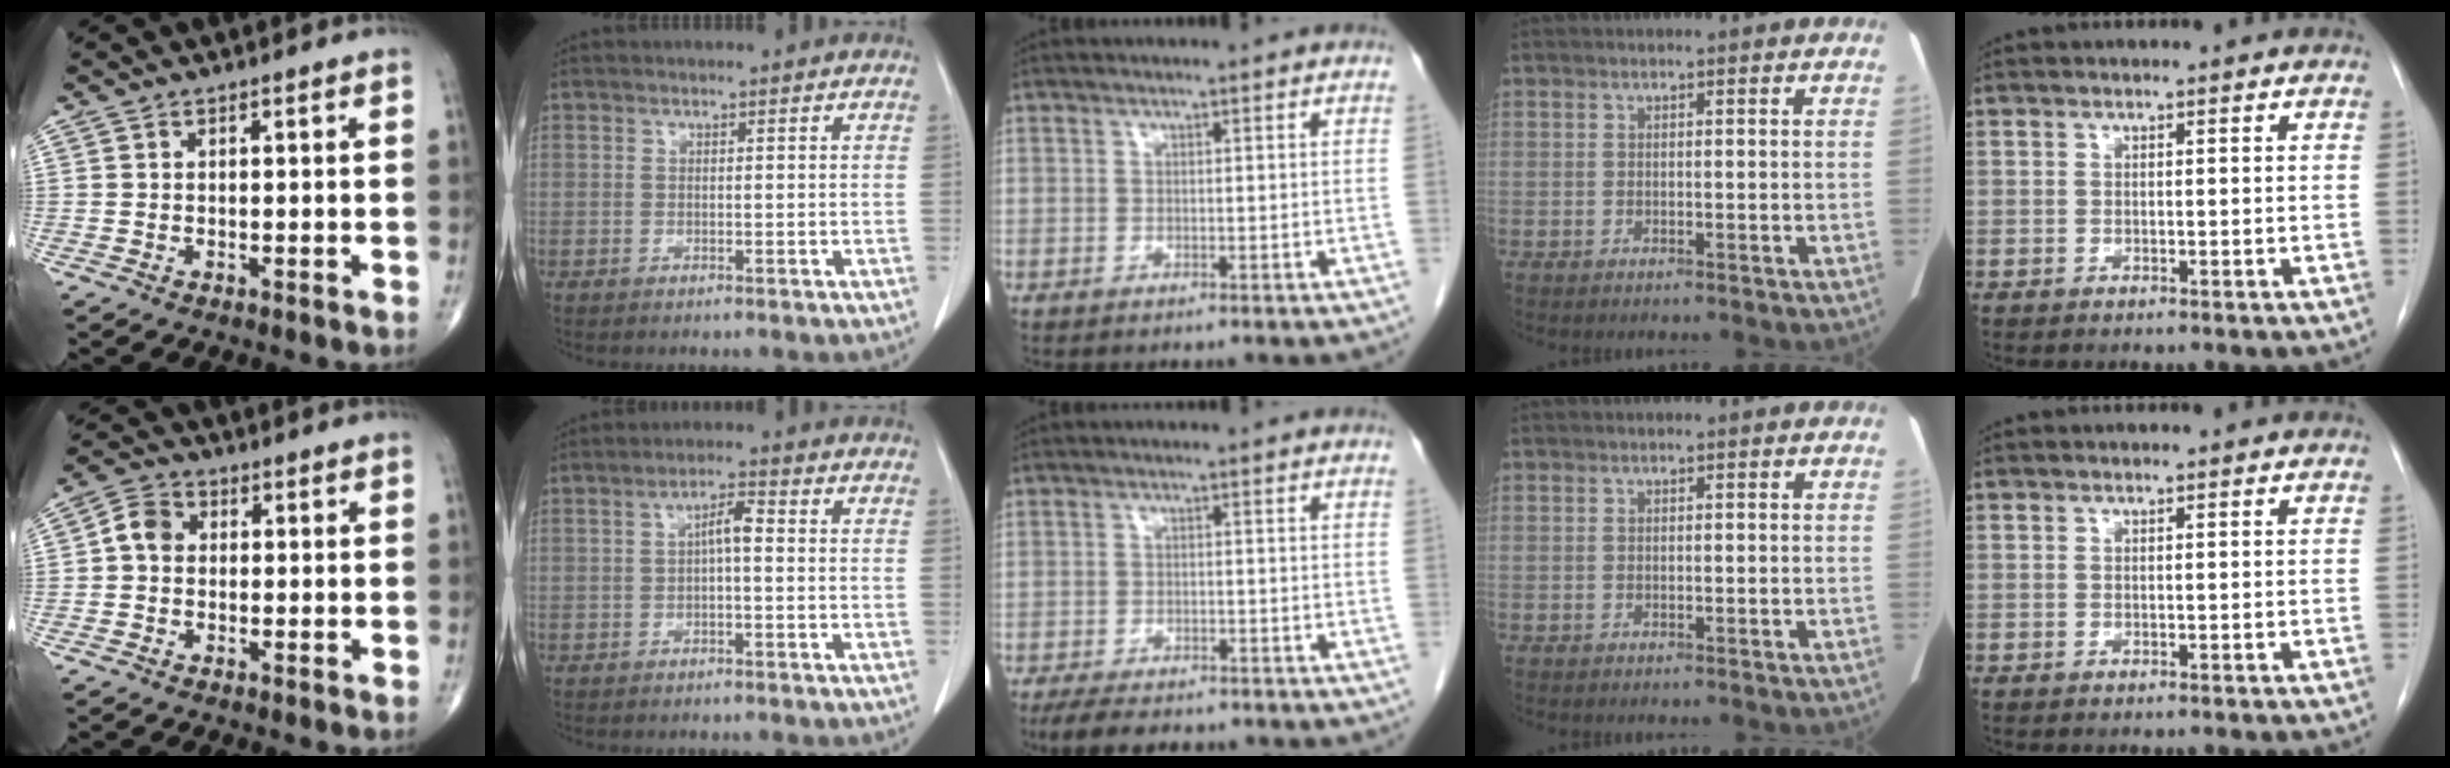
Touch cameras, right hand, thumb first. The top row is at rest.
{"thumb": {"total": 4.6, "force": [0.0, 3.8, 2.6], "torque": [-0.038, 0.014, -0.009]}, "index": {"total": 3.2, "force": [-0.1, 0.7, 3.1], "torque": [-0.053, 0.010, -0.002]}, "middle": {"total": 7.2, "force": [-5.9, 2.5, 3.3], "torque": [-0.050, -0.008, -0.085]}}